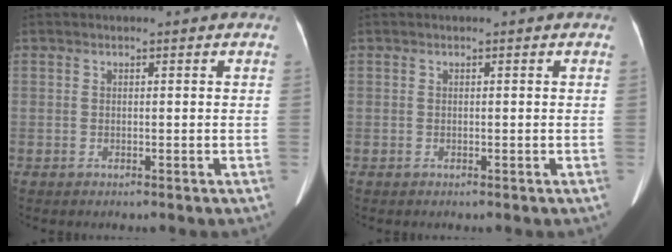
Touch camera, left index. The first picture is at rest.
{"total": 0.0}